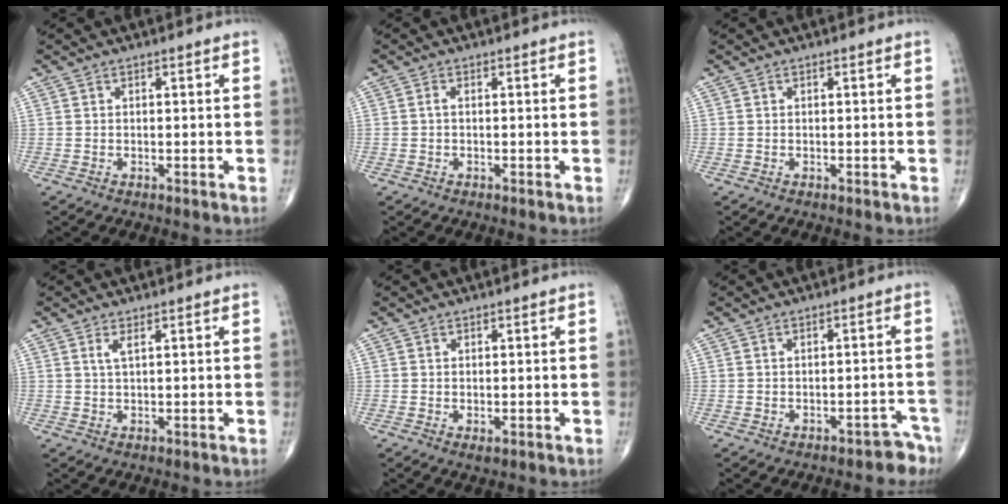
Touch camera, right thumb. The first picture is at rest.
{"total": 0.8, "force": [0.0, 0.4, 0.7], "torque": [-0.017, 0.001, -0.001]}
{"total": 0.0}
{"total": 1.7, "force": [0.8, 0.4, 1.5], "torque": [-0.035, -0.001, 0.019]}
{"total": 1.1, "force": [-0.2, 0.6, 0.9], "torque": [-0.014, -0.004, -0.001]}
{"total": 3.4, "force": [-2.7, 1.9, 0.8], "torque": [0.007, 0.032, -0.033]}